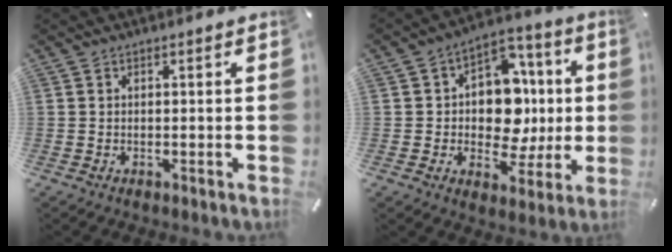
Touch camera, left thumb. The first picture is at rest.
{"total": 13.5, "force": [-0.7, 10.9, 7.9], "torque": [-0.105, -0.001, -0.004]}